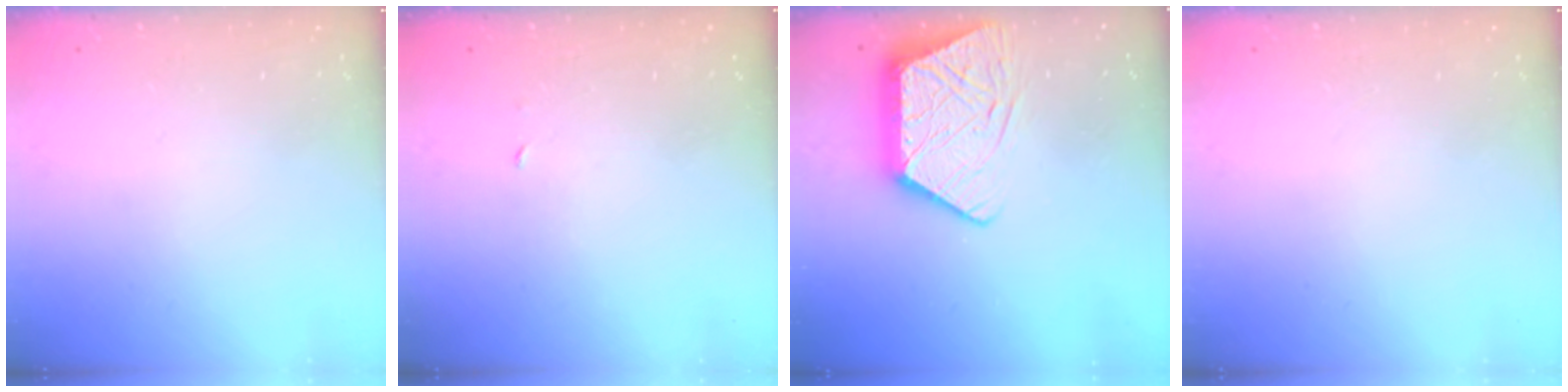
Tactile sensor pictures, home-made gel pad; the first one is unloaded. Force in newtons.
{"total": 1.8, "press": 1.8, "slide": 0.1}
{"total": 14.4, "press": 14.3, "slide": 1.2}
{"total": 0.0}